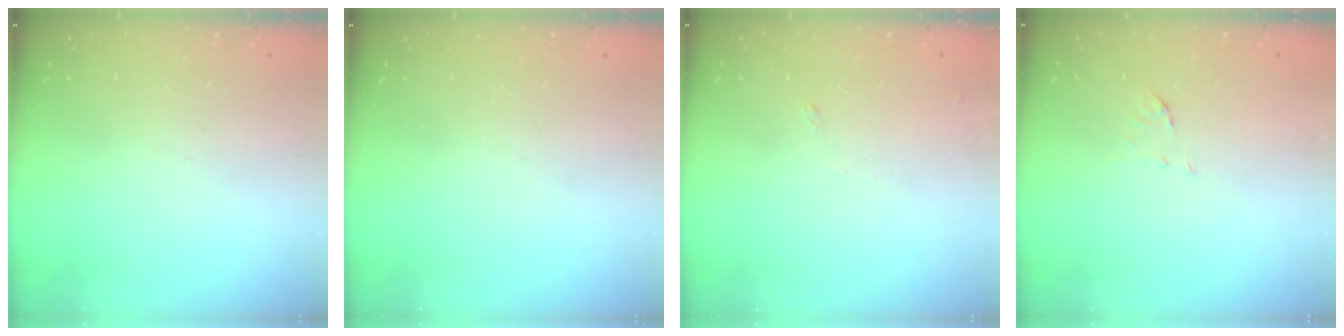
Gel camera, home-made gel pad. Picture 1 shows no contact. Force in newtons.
{"total": 0.0}
{"total": 5.8, "press": 5.7, "slide": 0.8}
{"total": 5.3, "press": 5.2, "slide": 0.5}